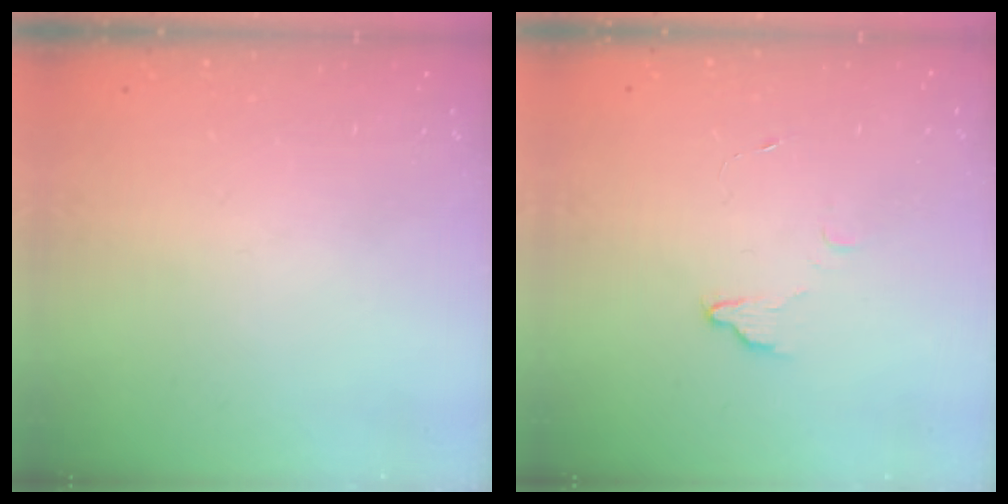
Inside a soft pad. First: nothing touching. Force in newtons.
{"total": 2.2, "press": 2.2, "slide": 0.2}